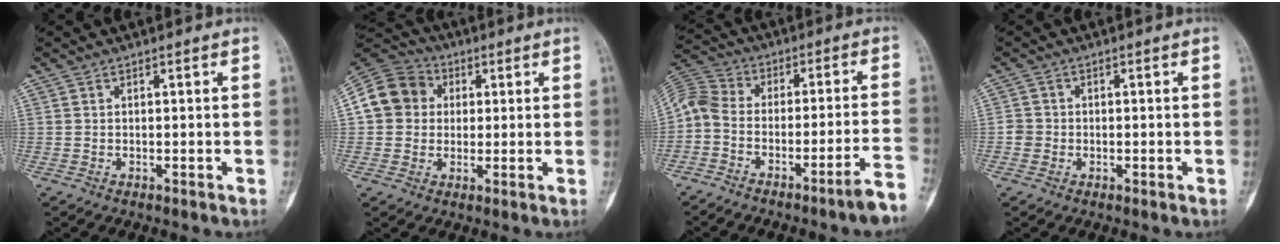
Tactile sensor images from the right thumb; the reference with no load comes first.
{"total": 11.1, "force": [1.5, 9.9, 4.8], "torque": [-0.077, 0.018, 0.015]}
{"total": 10.4, "force": [-6.4, 2.2, 7.9], "torque": [-0.132, 0.069, -0.112]}
{"total": 2.0, "force": [-0.5, 1.9, 0.3], "torque": [0.005, 0.007, -0.016]}